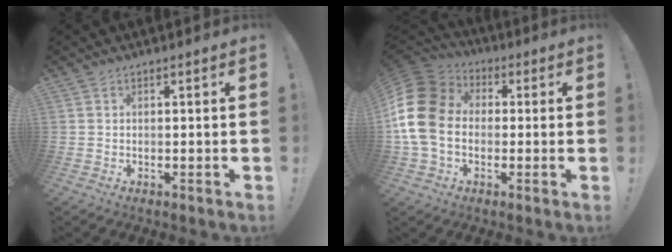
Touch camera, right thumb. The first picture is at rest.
{"total": 17.7, "force": [-0.5, 13.4, 11.5], "torque": [-0.213, 0.022, -0.001]}